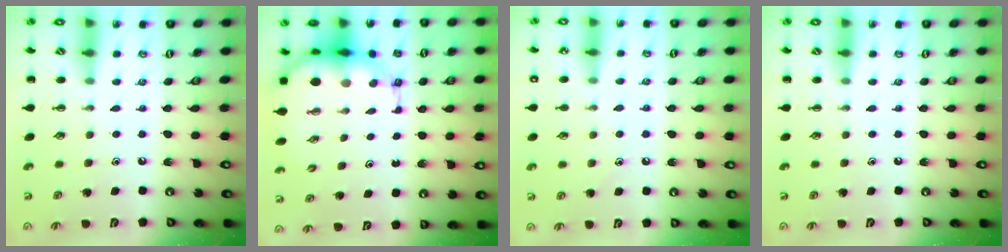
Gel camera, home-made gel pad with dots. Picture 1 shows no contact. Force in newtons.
{"total": 9.4, "press": 9.0, "slide": 2.8}
{"total": 7.0, "press": 6.7, "slide": 1.9}
{"total": 0.0}